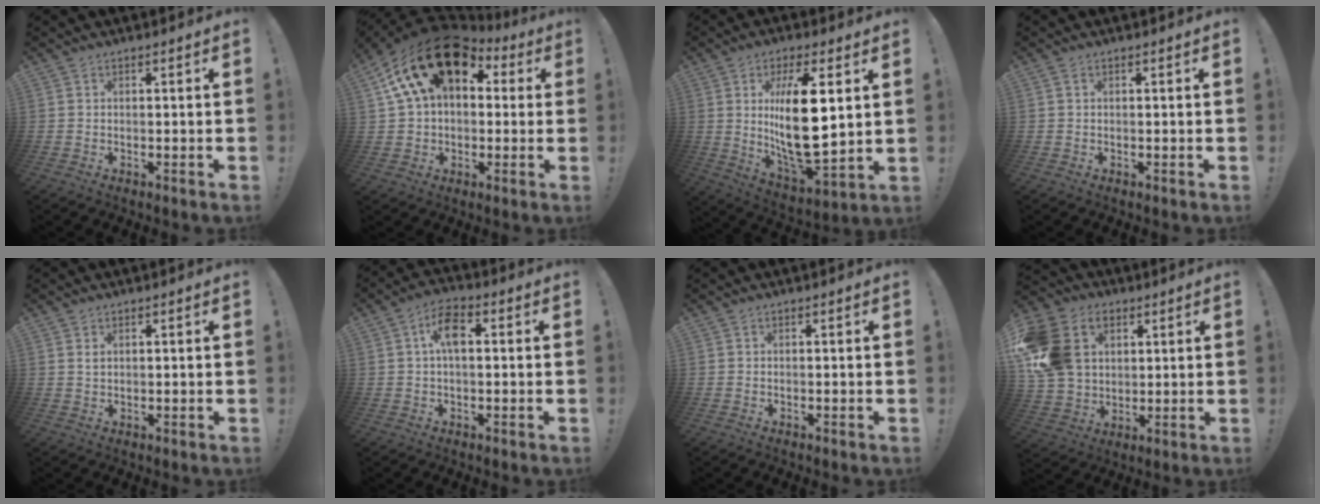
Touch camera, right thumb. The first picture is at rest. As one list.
[{"total": 21.2, "force": [8.8, 12.8, 14.4], "torque": [-0.233, -0.027, 0.160]}, {"total": 19.5, "force": [4.1, 7.5, 17.6], "torque": [-0.310, -0.032, 0.063]}, {"total": 0.0}, {"total": 1.3, "force": [1.0, 0.7, 0.4], "torque": [0.005, -0.005, 0.016]}, {"total": 7.4, "force": [1.2, 3.9, 6.2], "torque": [-0.105, 0.015, 0.023]}, {"total": 0.0}, {"total": 19.6, "force": [5.2, 15.3, 11.1], "torque": [-0.209, -0.004, 0.108]}]